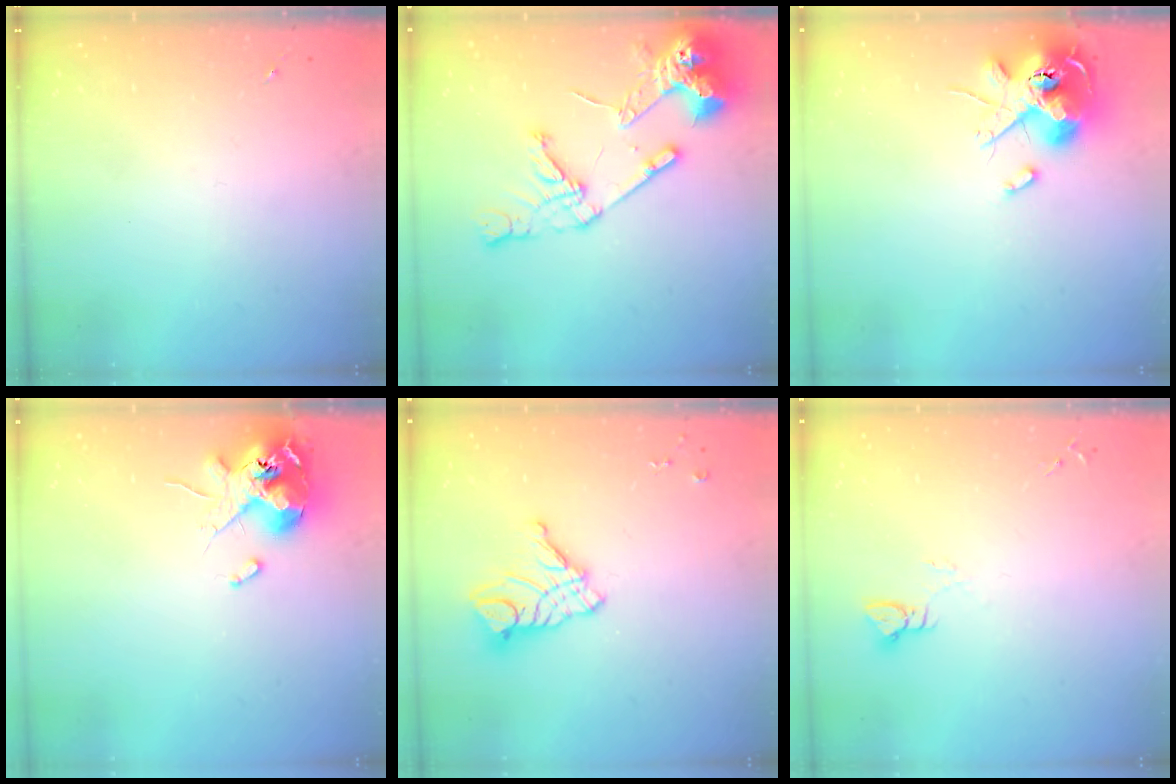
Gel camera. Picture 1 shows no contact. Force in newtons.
{"total": 17.1, "press": 17.0, "slide": 2.1}
{"total": 14.2, "press": 14.0, "slide": 2.0}
{"total": 12.4, "press": 12.2, "slide": 2.2}
{"total": 13.4, "press": 13.3, "slide": 1.2}
{"total": 3.0, "press": 3.0, "slide": 0.3}